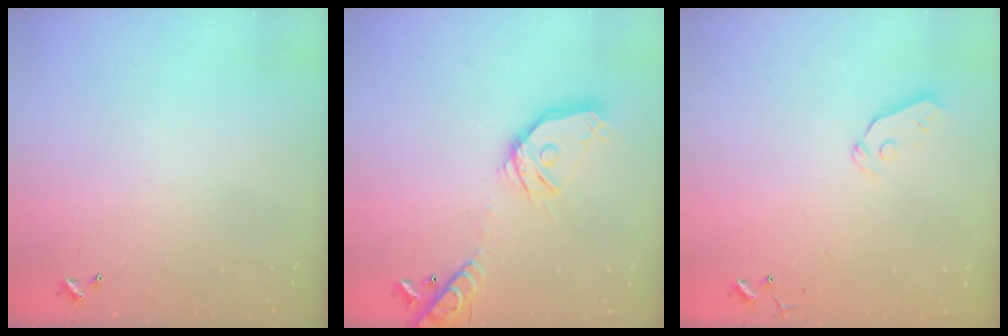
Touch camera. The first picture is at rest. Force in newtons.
{"total": 18.8, "press": 18.6, "slide": 3.0}
{"total": 4.9, "press": 4.8, "slide": 0.9}